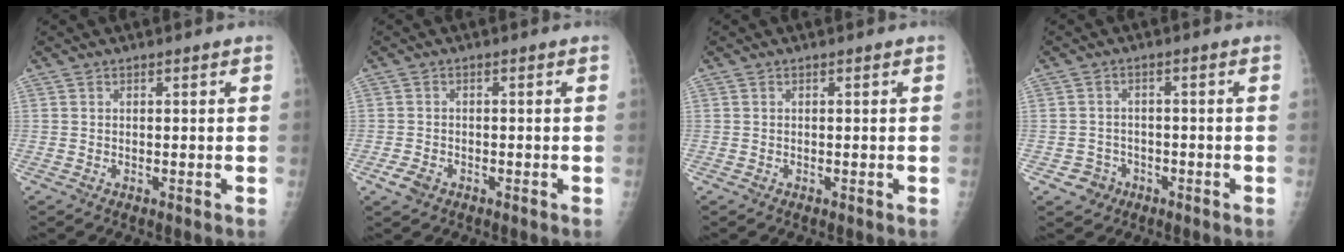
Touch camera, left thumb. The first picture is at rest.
{"total": 2.7, "force": [-1.6, 1.8, 1.3], "torque": [-0.024, 0.005, -0.025]}
{"total": 0.0}
{"total": 3.7, "force": [-1.9, 3.2, 0.1], "torque": [0.022, 0.015, -0.029]}